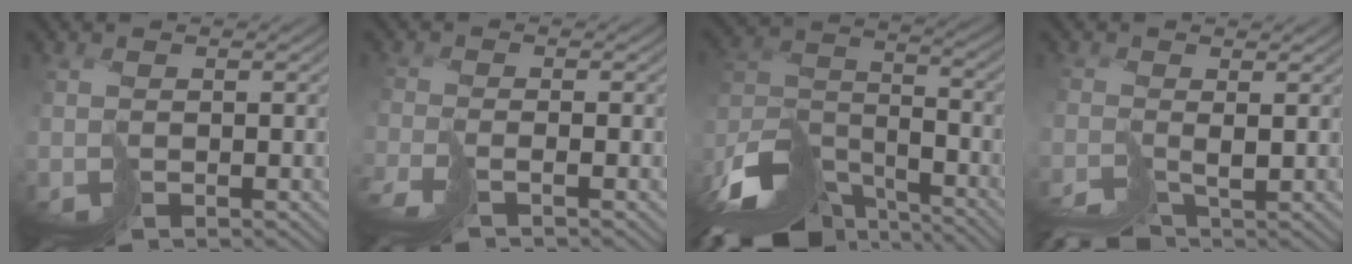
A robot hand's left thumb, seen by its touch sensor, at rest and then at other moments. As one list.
[{"total": 2.3, "force": [-2.0, -1.0, 0.5], "torque": [-0.008, -0.002, -0.046]}, {"total": 14.0, "force": [-11.1, 5.3, 6.6], "torque": [-0.168, -0.017, -0.186]}, {"total": 3.6, "force": [-3.2, 0.5, 1.7], "torque": [-0.012, -0.012, -0.058]}]